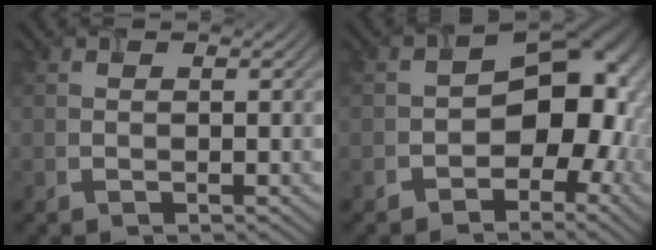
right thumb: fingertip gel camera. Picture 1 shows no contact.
{"total": 9.9, "force": [-2.8, 7.0, 6.4], "torque": [-0.043, 0.005, -0.052]}